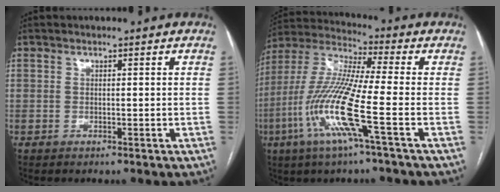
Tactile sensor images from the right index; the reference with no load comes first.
{"total": 14.8, "force": [-5.1, -0.1, 13.9], "torque": [-0.299, -0.012, -0.110]}